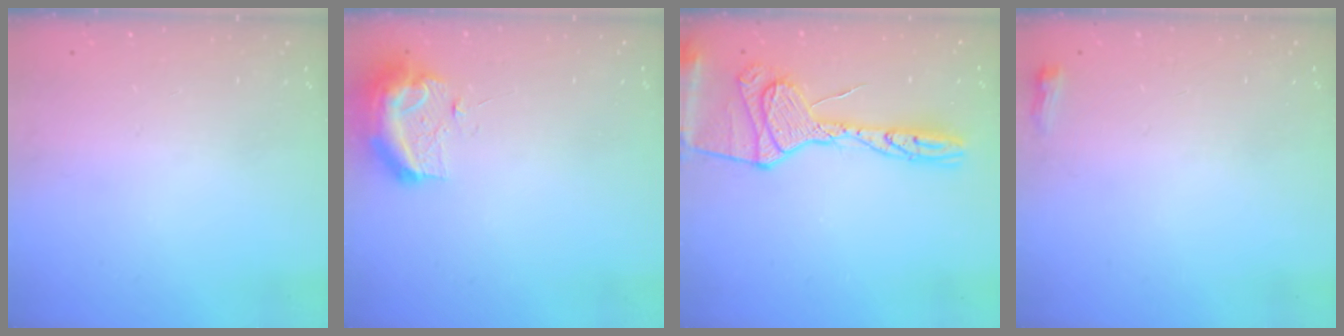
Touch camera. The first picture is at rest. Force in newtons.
{"total": 10.2, "press": 10.2, "slide": 0.3}
{"total": 18.9, "press": 18.8, "slide": 1.9}
{"total": 3.5, "press": 3.4, "slide": 0.8}